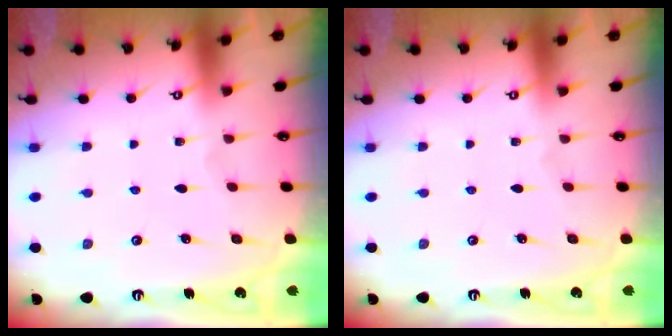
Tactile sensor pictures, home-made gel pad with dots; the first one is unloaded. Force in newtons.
{"total": 0.0}